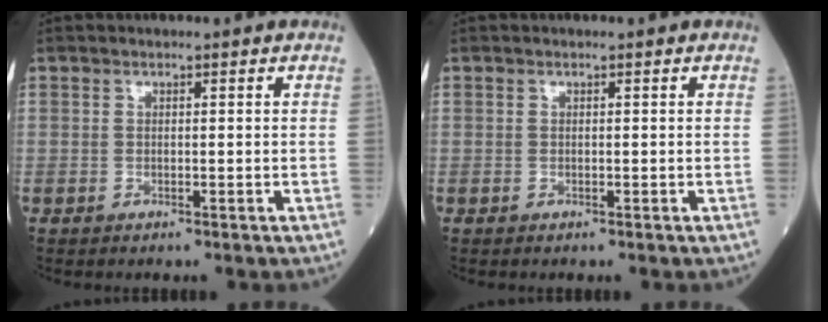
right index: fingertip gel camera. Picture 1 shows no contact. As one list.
[{"total": 0.0}]